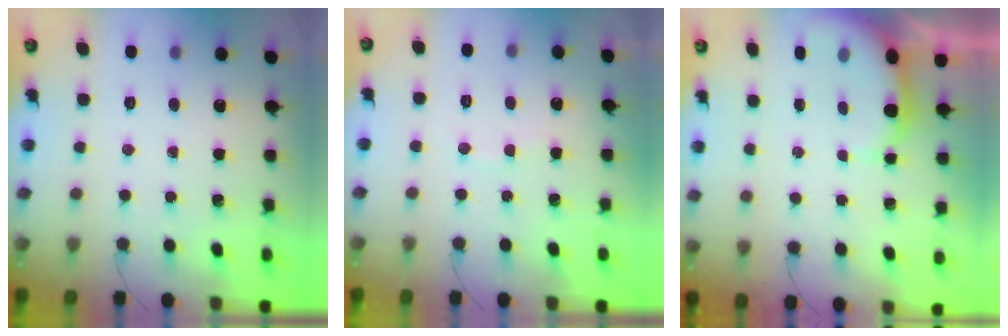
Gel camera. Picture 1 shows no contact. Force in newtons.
{"total": 5.2, "press": 5.1, "slide": 0.9}
{"total": 4.8, "press": 4.8, "slide": 0.7}